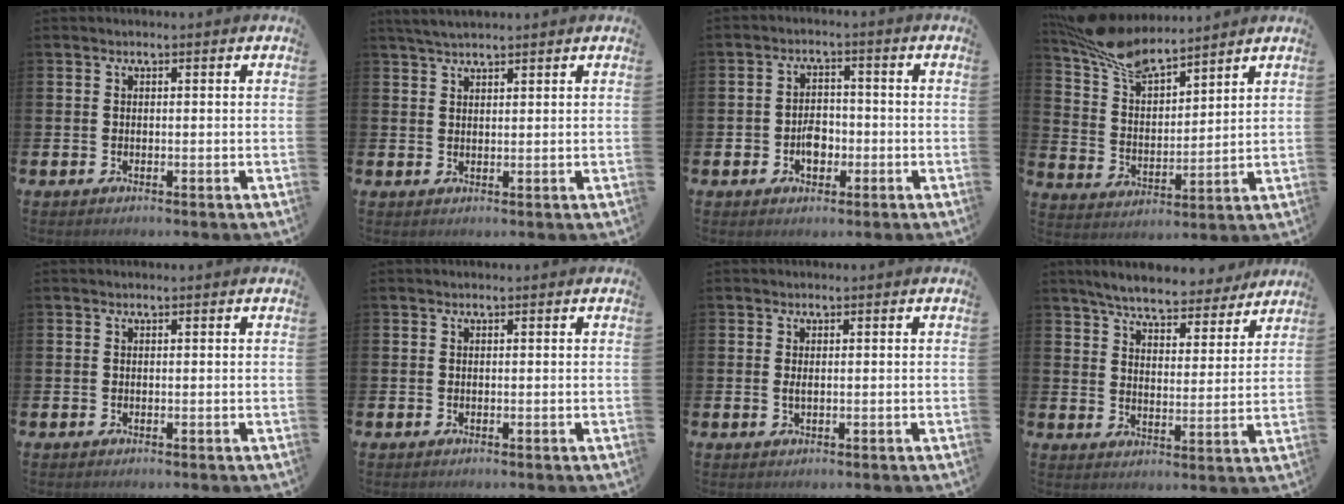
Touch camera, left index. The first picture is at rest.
{"total": 2.9, "force": [2.7, 0.6, 1.1], "torque": [-0.024, -0.004, 0.049]}
{"total": 3.7, "force": [-1.1, 2.7, 2.3], "torque": [-0.034, 0.002, -0.024]}
{"total": 9.9, "force": [8.8, 2.4, 3.7], "torque": [-0.106, -0.041, 0.164]}
{"total": 0.0}
{"total": 0.0}
{"total": 0.9, "force": [0.2, 0.2, 0.8], "torque": [-0.013, 0.001, 0.003]}
{"total": 6.6, "force": [6.3, 1.2, 1.7], "torque": [-0.055, -0.035, 0.109]}